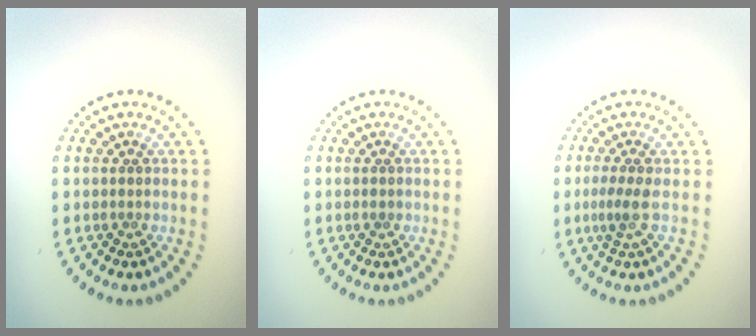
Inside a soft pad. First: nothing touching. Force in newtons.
{"total": 0.6, "press": 0.6, "slide": 0.1}
{"total": 1.5, "press": 1.2, "slide": 0.9}